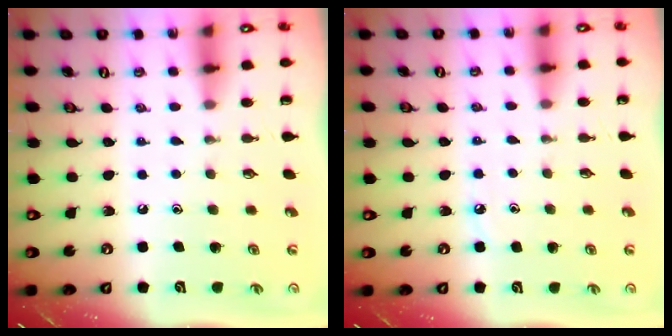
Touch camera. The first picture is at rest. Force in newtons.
{"total": 3.8, "press": 3.7, "slide": 0.5}